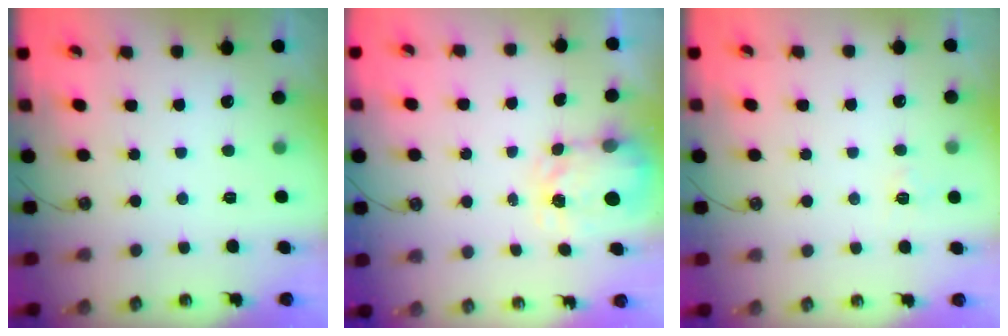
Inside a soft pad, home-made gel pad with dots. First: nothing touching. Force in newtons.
{"total": 3.7, "press": 3.6, "slide": 0.5}
{"total": 4.0, "press": 3.9, "slide": 0.4}